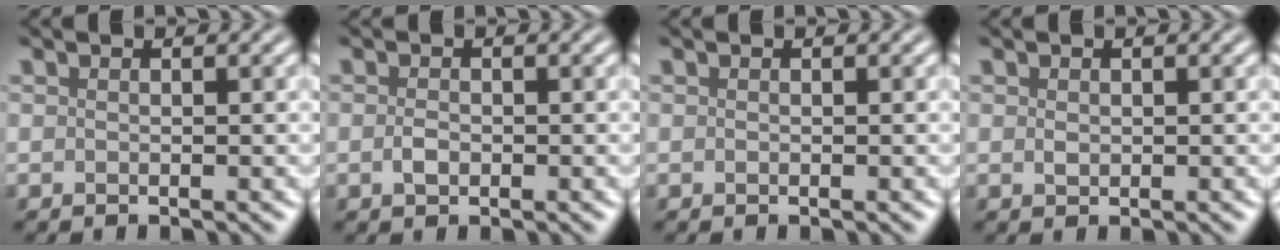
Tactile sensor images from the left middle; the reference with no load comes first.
{"total": 1.2, "force": [-0.3, 0.7, 0.9], "torque": [-0.018, -0.001, -0.007]}
{"total": 0.0}
{"total": 0.7, "force": [0.1, 0.5, 0.4], "torque": [-0.009, -0.001, 0.002]}